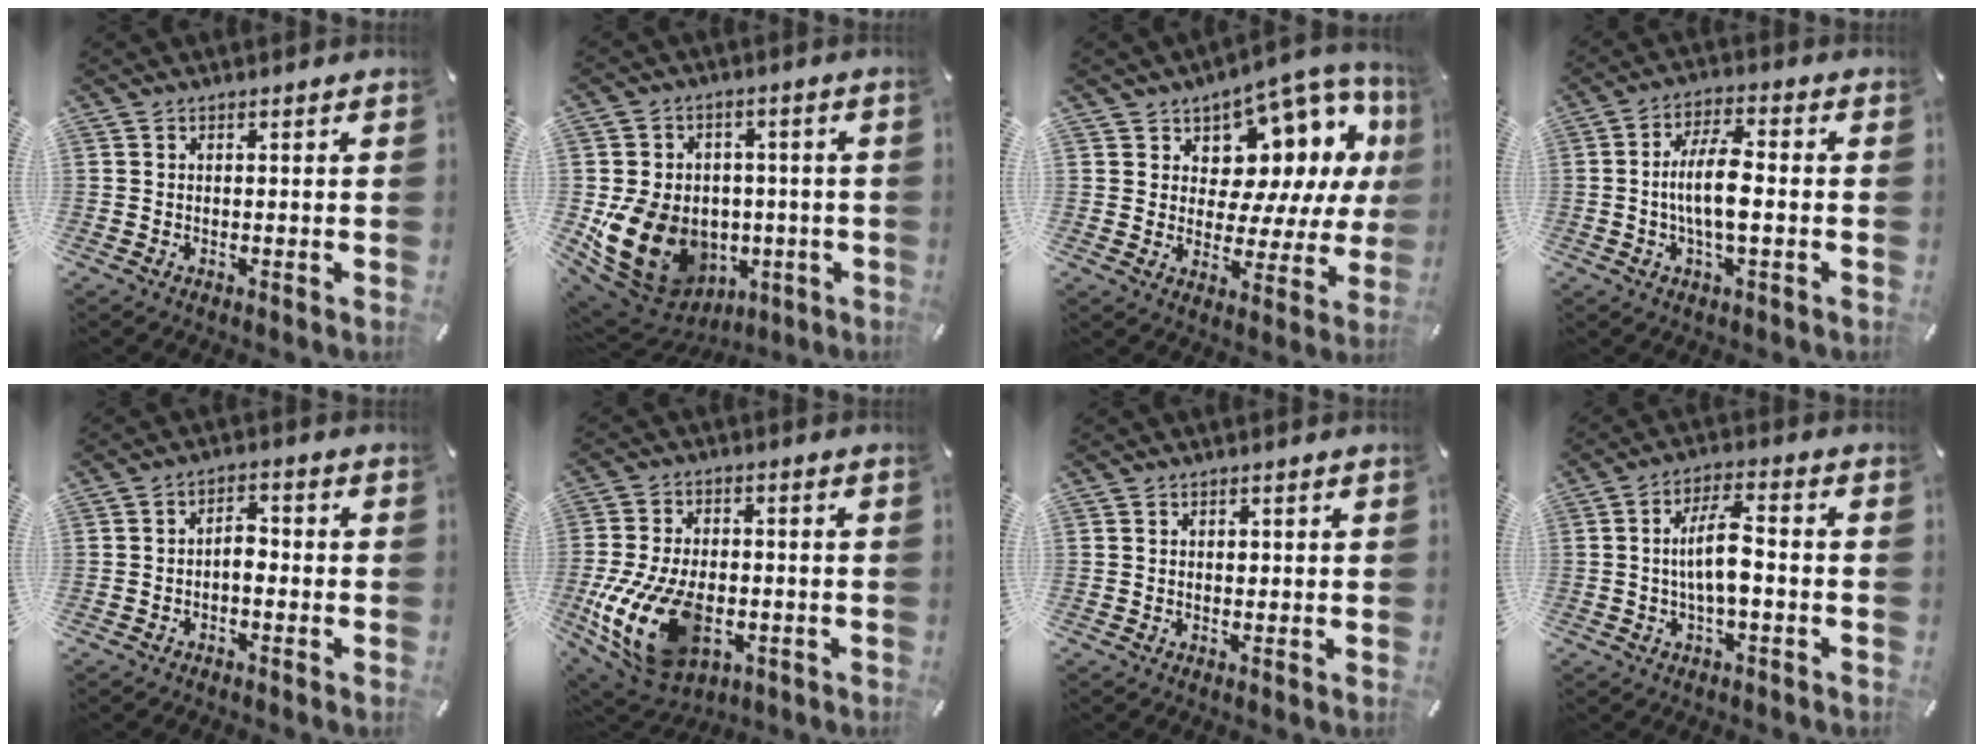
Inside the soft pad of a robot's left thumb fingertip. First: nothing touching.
{"total": 17.5, "force": [-2.9, 14.4, 9.4], "torque": [-0.192, -0.001, -0.036]}
{"total": 10.2, "force": [6.3, 7.1, 3.7], "torque": [-0.048, -0.070, 0.114]}
{"total": 9.7, "force": [-1.1, 3.4, 9.1], "torque": [-0.174, 0.005, -0.020]}
{"total": 3.7, "force": [-1.5, 2.0, 2.8], "torque": [-0.049, 0.016, -0.030]}
{"total": 18.6, "force": [-5.0, 11.6, 13.7], "torque": [-0.291, 0.012, -0.075]}
{"total": 0.6, "force": [0.1, 0.5, 0.3], "torque": [-0.006, 0.001, 0.000]}
{"total": 8.5, "force": [-1.1, 2.6, 8.0], "torque": [-0.151, 0.007, -0.021]}